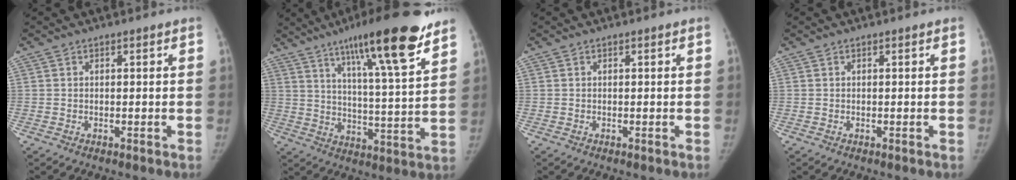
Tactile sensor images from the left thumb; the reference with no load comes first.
{"total": 20.7, "force": [13.3, 2.8, 15.6], "torque": [-0.221, -0.053, 0.206]}
{"total": 0.0}
{"total": 0.0}